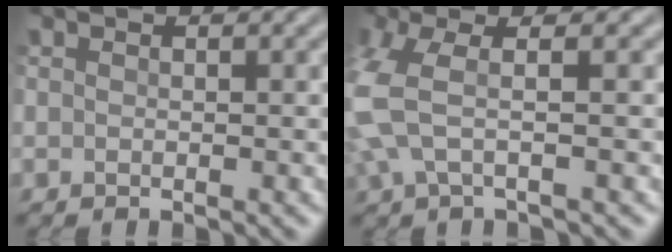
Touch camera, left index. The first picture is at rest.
{"total": 5.1, "force": [-0.1, 2.1, 4.6], "torque": [-0.127, 0.005, -0.010]}